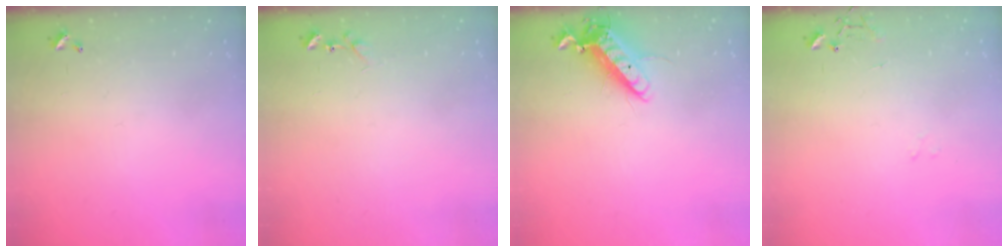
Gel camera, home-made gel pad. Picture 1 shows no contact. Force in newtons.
{"total": 7.1, "press": 7.0, "slide": 0.5}
{"total": 12.9, "press": 12.7, "slide": 2.1}
{"total": 8.0, "press": 8.0, "slide": 0.9}